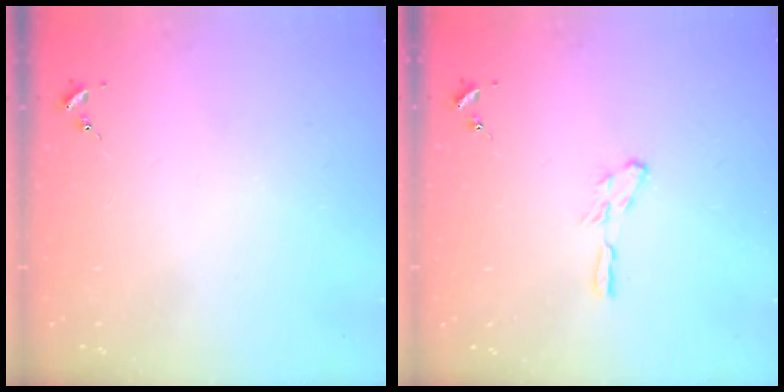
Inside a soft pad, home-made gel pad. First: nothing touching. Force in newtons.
{"total": 4.3, "press": 4.3, "slide": 0.5}